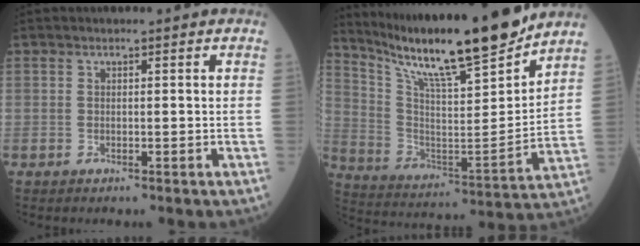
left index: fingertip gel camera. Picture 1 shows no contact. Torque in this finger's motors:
{"motor_torque": [0.48, -0.44, 0.58, 0.09]}